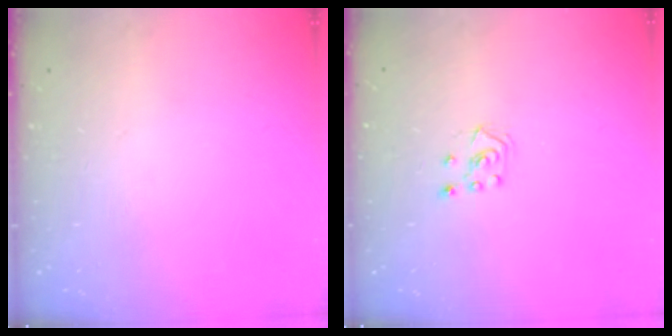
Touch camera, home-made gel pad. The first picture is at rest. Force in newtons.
{"total": 3.8, "press": 3.7, "slide": 0.5}